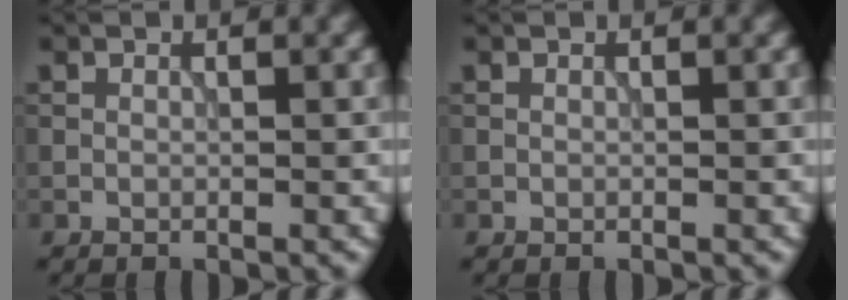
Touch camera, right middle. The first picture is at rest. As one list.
[{"total": 0.0}]